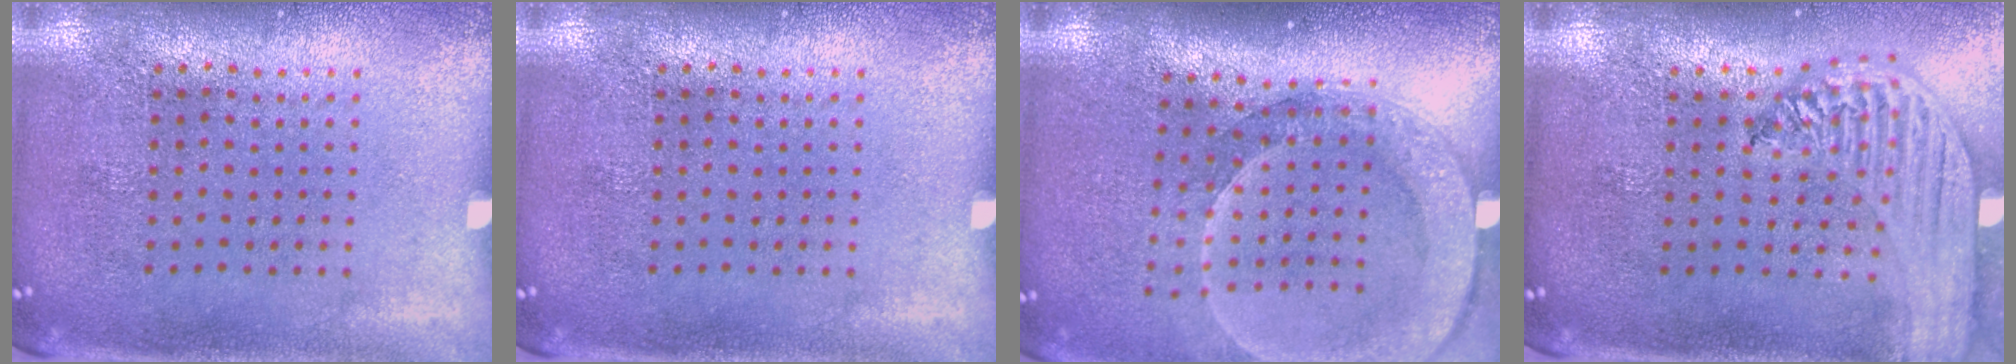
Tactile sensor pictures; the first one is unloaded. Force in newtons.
{"total": 0.0}
{"total": 2.5, "press": 2.0, "slide": 1.5}
{"total": 2.7, "press": 2.2, "slide": 1.6}